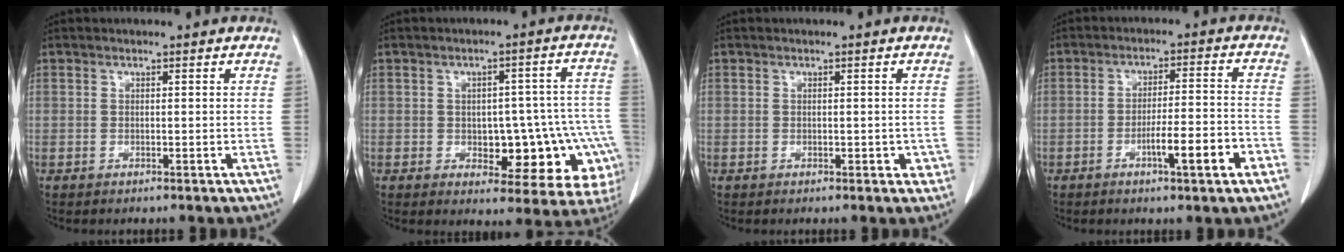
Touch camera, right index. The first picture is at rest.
{"total": 15.4, "force": [-4.4, 7.4, 12.8], "torque": [-0.085, 0.035, -0.039]}
{"total": 2.1, "force": [-0.4, 1.3, 1.5], "torque": [-0.008, 0.004, -0.003]}
{"total": 8.1, "force": [-3.7, 0.5, 7.1], "torque": [-0.109, 0.005, -0.055]}